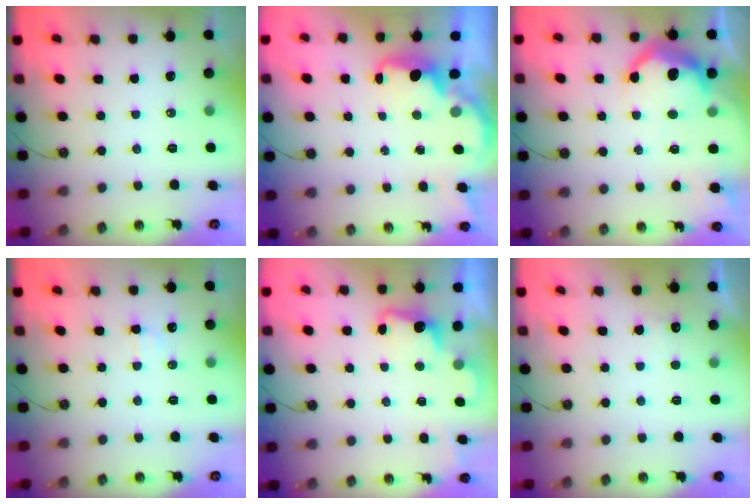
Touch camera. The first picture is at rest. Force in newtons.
{"total": 2.3, "press": 2.2, "slide": 0.8}
{"total": 12.5, "press": 12.5, "slide": 0.6}
{"total": 3.5, "press": 3.3, "slide": 1.0}
{"total": 2.2, "press": 2.0, "slide": 1.0}
{"total": 5.1, "press": 4.9, "slide": 1.2}